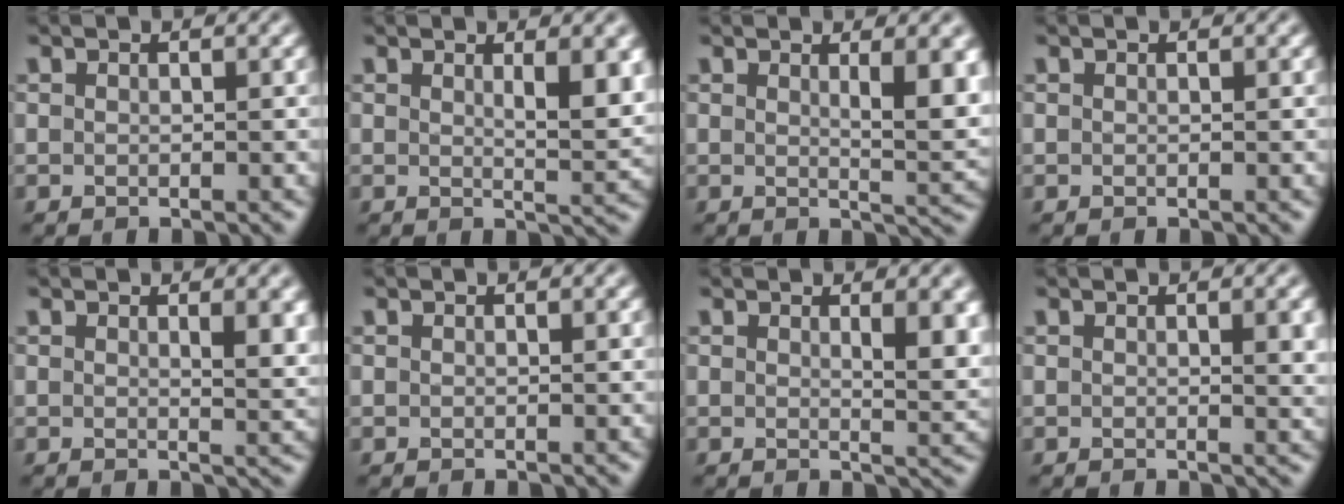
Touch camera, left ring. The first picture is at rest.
{"total": 3.8, "force": [1.3, 1.0, 3.5], "torque": [-0.047, -0.008, 0.024]}
{"total": 4.8, "force": [1.4, 1.3, 4.4], "torque": [-0.053, -0.007, 0.026]}
{"total": 0.0}
{"total": 2.9, "force": [1.1, 0.9, 2.5], "torque": [-0.026, -0.005, 0.018]}
{"total": 0.0}
{"total": 3.8, "force": [1.5, 1.2, 3.3], "torque": [-0.039, -0.006, 0.025]}
{"total": 2.5, "force": [0.5, 0.7, 2.3], "torque": [-0.023, 0.000, 0.006]}